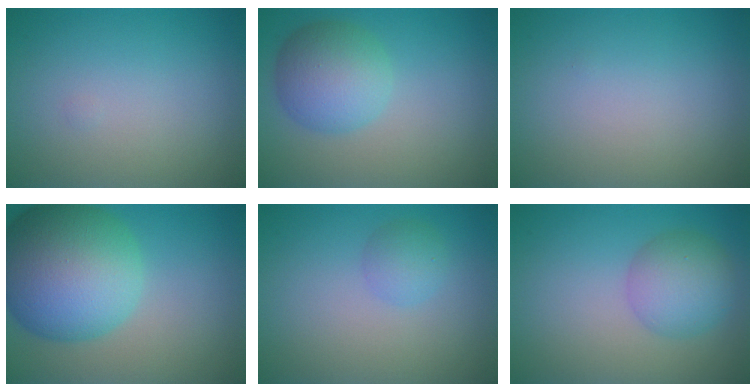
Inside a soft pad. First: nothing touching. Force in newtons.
{"total": 5.3, "press": 5.3, "slide": 0.1}
{"total": 0.0}
{"total": 13.1, "press": 13.1, "slide": 0.3}
{"total": 1.8, "press": 1.7, "slide": 0.2}
{"total": 4.2, "press": 4.2, "slide": 0.1}